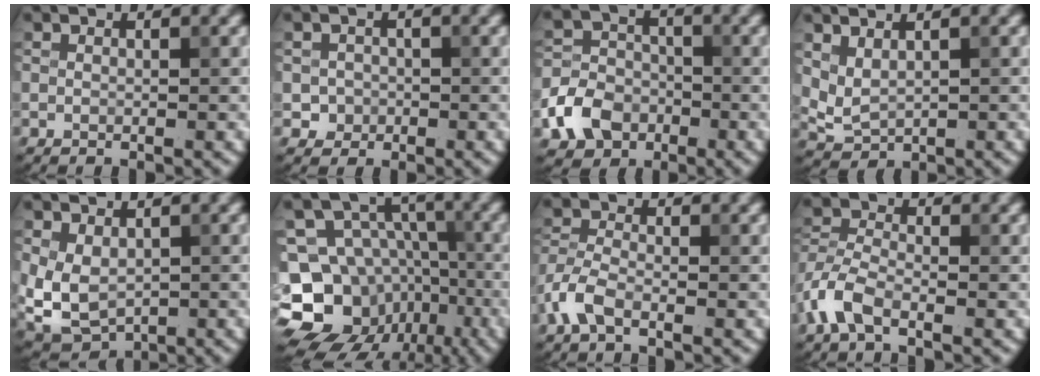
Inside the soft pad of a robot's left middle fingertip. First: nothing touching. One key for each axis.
{"total": 1.5, "fx": -0.4, "fy": 1.4, "fz": 0.1, "tx": 0.012, "ty": -0.002, "tz": -0.006}
{"total": 5.2, "fx": -2.4, "fy": 4.1, "fz": 2.2, "tx": -0.046, "ty": 0.001, "tz": -0.054}
{"total": 1.9, "fx": 1.0, "fy": 1.1, "fz": 1.3, "tx": -0.029, "ty": -0.003, "tz": 0.028}
{"total": 5.8, "fx": -0.2, "fy": 4.1, "fz": 4.1, "tx": -0.089, "ty": -0.010, "tz": -0.001}
{"total": 16.1, "fx": -7.4, "fy": 13.1, "fz": 5.6, "tx": -0.109, "ty": -0.018, "tz": -0.120}
{"total": 3.2, "fx": -1.8, "fy": 1.5, "fz": 2.1, "tx": -0.052, "ty": 0.003, "tz": -0.053}
{"total": 4.0, "fx": -2.3, "fy": 1.9, "fz": 2.7, "tx": -0.063, "ty": 0.003, "tz": -0.063}